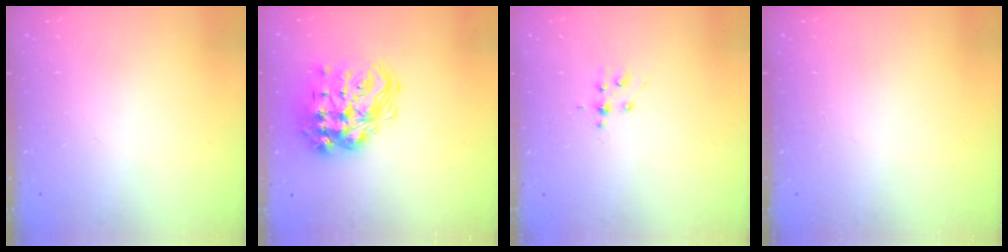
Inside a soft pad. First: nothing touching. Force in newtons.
{"total": 21.5, "press": 21.4, "slide": 1.7}
{"total": 5.2, "press": 5.1, "slide": 0.8}
{"total": 0.0}